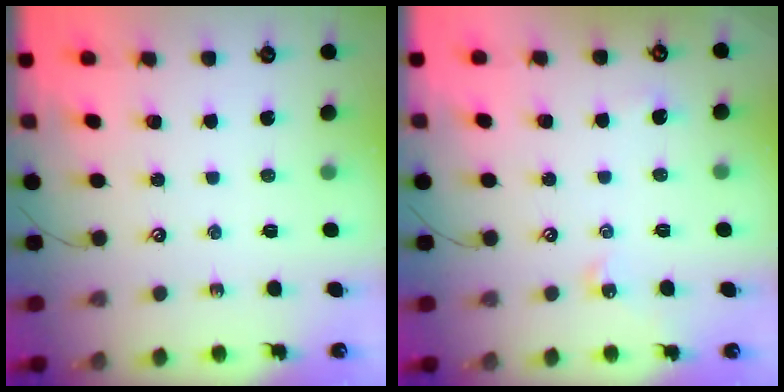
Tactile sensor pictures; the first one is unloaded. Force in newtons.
{"total": 3.2, "press": 3.1, "slide": 0.5}